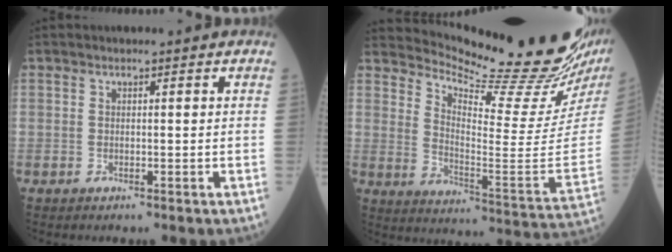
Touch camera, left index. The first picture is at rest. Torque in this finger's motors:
{"motor_torque": [0.80, -1.34, 0.15, -0.01]}